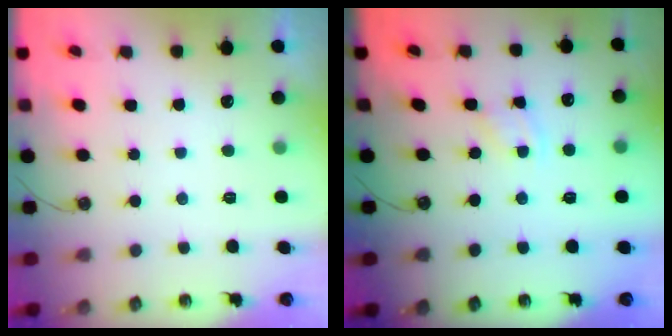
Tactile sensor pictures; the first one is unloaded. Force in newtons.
{"total": 2.9, "press": 2.9, "slide": 0.4}